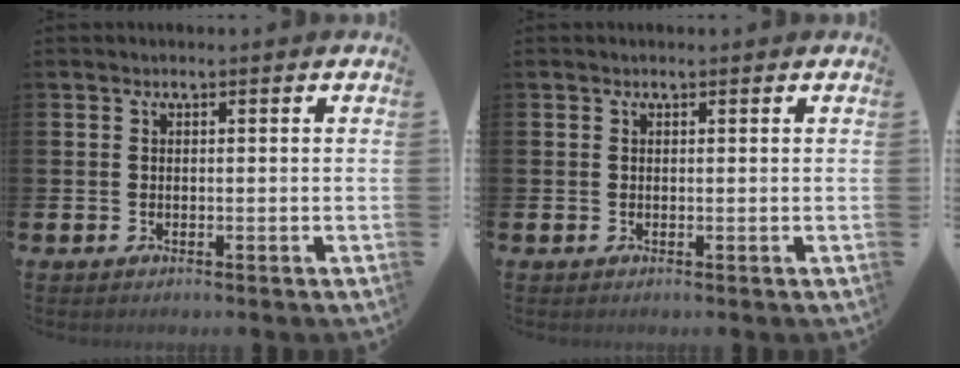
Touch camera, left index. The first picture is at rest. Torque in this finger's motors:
{"motor_torque": [0.93, -1.21, 0.00, 0.00]}